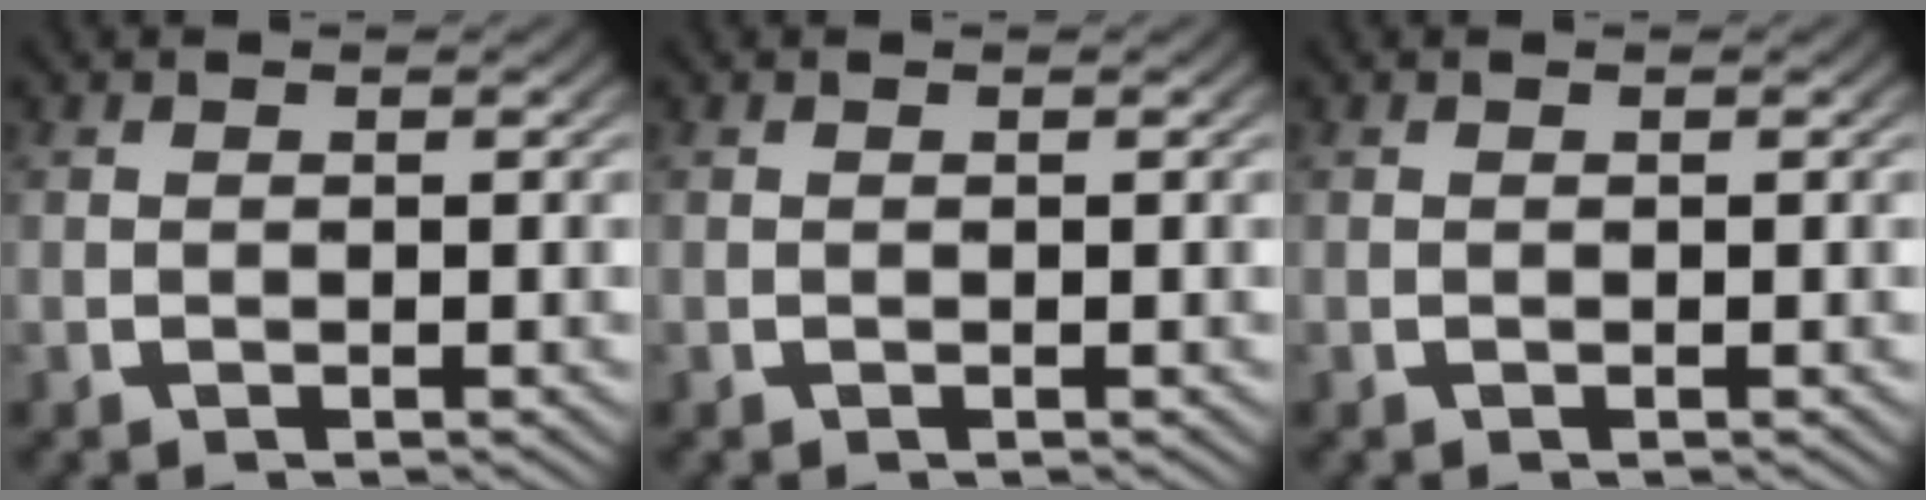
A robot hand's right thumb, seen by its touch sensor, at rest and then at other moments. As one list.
[{"total": 0.0}, {"total": 0.0}]